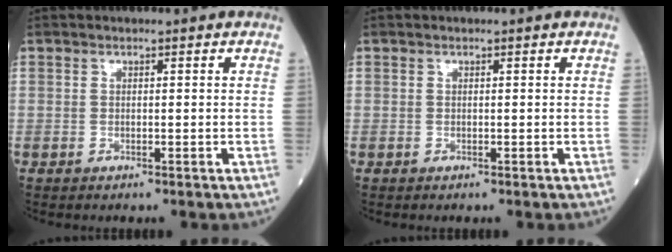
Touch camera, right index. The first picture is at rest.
{"total": 0.0}